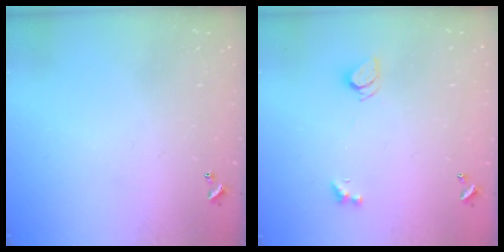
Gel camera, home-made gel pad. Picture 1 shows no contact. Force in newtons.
{"total": 2.5, "press": 2.5, "slide": 0.6}